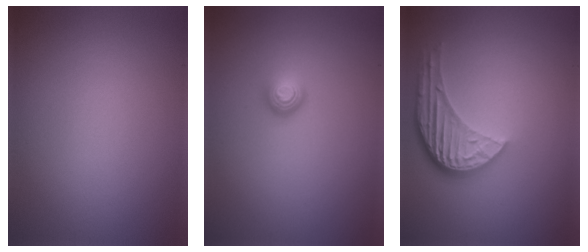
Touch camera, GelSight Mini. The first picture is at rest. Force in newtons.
{"total": 1.8, "press": 1.1, "slide": 1.4}
{"total": 5.4, "press": 3.9, "slide": 3.6}